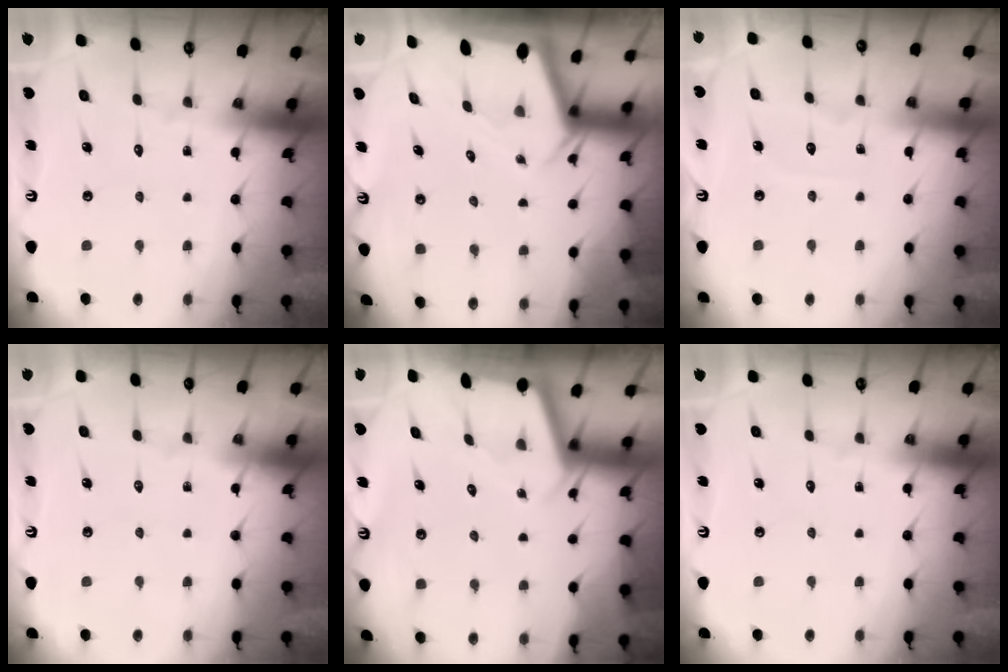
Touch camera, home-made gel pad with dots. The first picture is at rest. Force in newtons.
{"total": 2.1, "press": 2.1, "slide": 0.2}
{"total": 3.3, "press": 3.3, "slide": 0.4}
{"total": 0.0}
{"total": 2.2, "press": 2.2, "slide": 0.2}
{"total": 0.0}